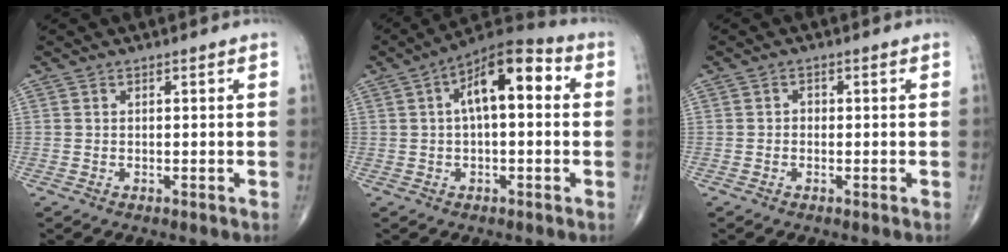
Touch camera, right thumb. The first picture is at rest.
{"total": 12.7, "force": [2.4, 5.6, 11.2], "torque": [-0.166, 0.036, 0.027]}
{"total": 1.0, "force": [-0.2, 0.8, 0.6], "torque": [-0.002, 0.004, -0.007]}